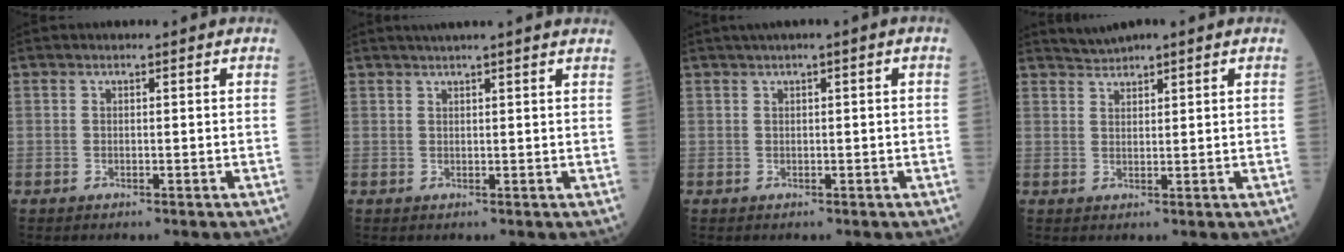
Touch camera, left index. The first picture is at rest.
{"total": 6.4, "force": [5.5, -0.7, 3.2], "torque": [-0.042, 0.027, 0.062]}
{"total": 1.6, "force": [0.5, 0.0, 1.6], "torque": [-0.028, 0.008, 0.010]}
{"total": 2.0, "force": [1.9, -0.2, 0.4], "torque": [-0.012, 0.018, 0.041]}